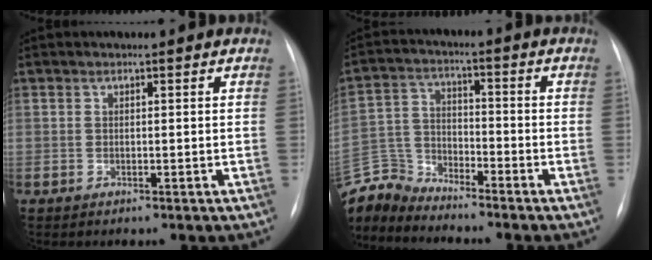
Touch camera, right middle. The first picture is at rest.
{"total": 8.2, "force": [-8.2, 0.7, 0.0], "torque": [-0.009, 0.009, -0.165]}